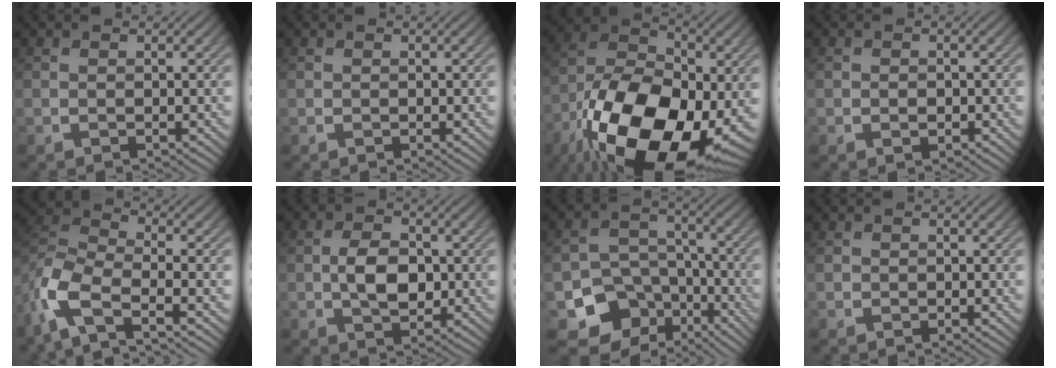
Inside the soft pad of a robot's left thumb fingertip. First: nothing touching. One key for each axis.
{"total": 0.0}
{"total": 21.1, "fx": -9.0, "fy": 12.1, "fz": 14.8, "tx": -0.279, "ty": -0.031, "tz": -0.145}
{"total": 1.2, "fx": -0.4, "fy": 0.9, "fz": 0.7, "tx": -0.009, "ty": -0.004, "tz": -0.008}
{"total": 9.4, "fx": -5.6, "fy": 3.6, "fz": 6.7, "tx": -0.153, "ty": -0.007, "tz": -0.132}
{"total": 4.9, "fx": -0.3, "fy": 3.1, "fz": 3.8, "tx": -0.078, "ty": -0.003, "tz": -0.006}
{"total": 9.9, "fx": -5.5, "fy": 7.6, "fz": 3.4, "tx": -0.076, "ty": -0.029, "tz": -0.095}
{"total": 0.5, "fx": -0.1, "fy": 0.5, "fz": 0.0, "tx": 0.003, "ty": -0.004, "tz": -0.004}